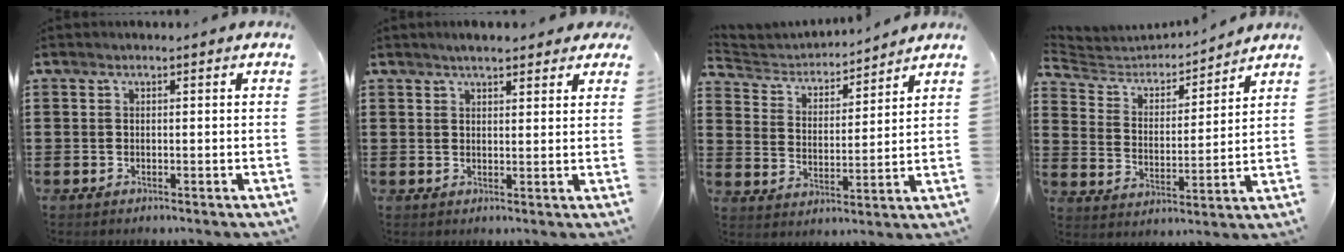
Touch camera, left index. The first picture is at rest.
{"total": 3.1, "force": [2.6, 0.8, 1.5], "torque": [-0.035, 0.004, 0.047]}
{"total": 3.7, "force": [3.6, 1.0, 0.3], "torque": [-0.031, -0.028, 0.056]}
{"total": 4.5, "force": [4.2, 1.5, 0.5], "torque": [-0.040, -0.028, 0.066]}